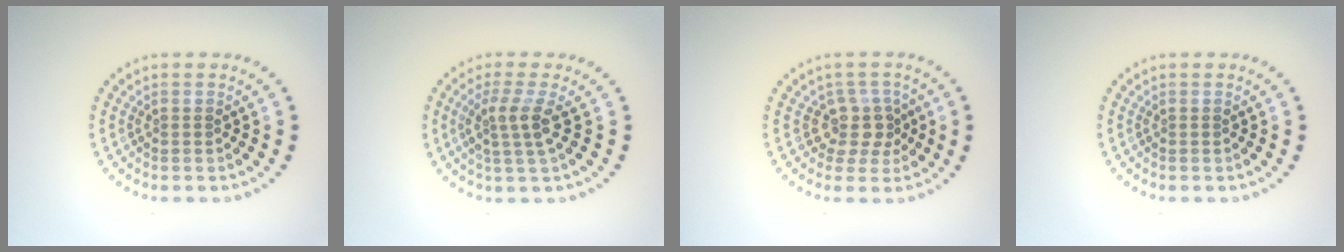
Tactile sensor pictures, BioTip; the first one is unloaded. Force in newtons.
{"total": 2.7, "press": 2.0, "slide": 1.8}
{"total": 2.7, "press": 2.0, "slide": 1.8}
{"total": 0.0}